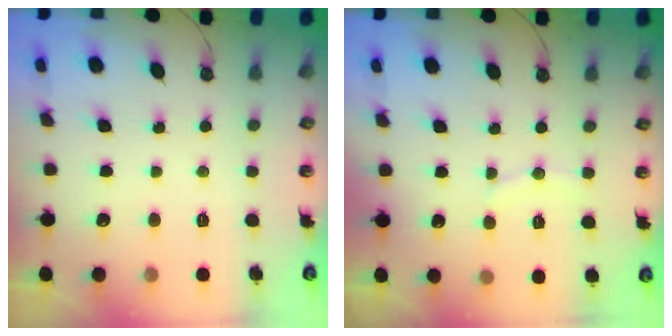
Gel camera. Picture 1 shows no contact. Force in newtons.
{"total": 5.2, "press": 5.1, "slide": 0.7}